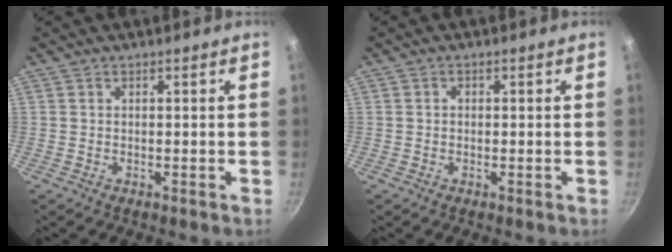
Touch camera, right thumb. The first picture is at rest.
{"total": 1.0, "force": [0.0, 0.9, 0.5], "torque": [-0.007, 0.005, -0.001]}